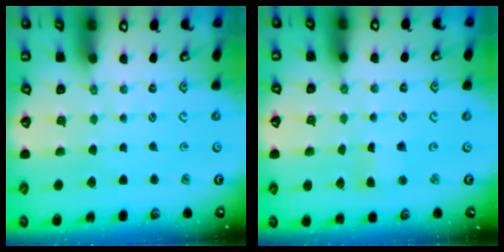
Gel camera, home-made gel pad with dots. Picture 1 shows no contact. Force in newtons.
{"total": 0.9, "press": 0.9, "slide": 0.1}